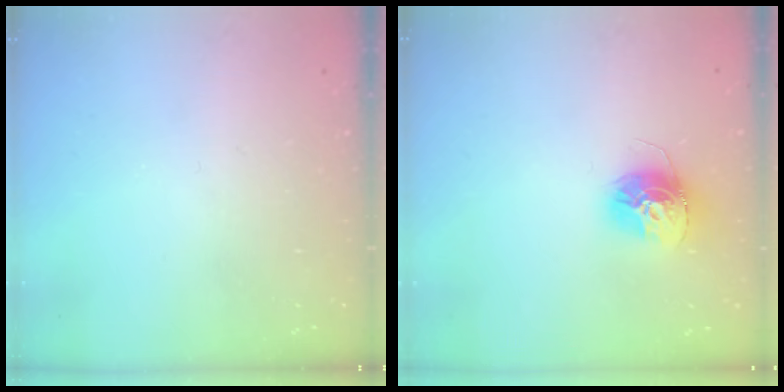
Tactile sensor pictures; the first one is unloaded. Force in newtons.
{"total": 13.1, "press": 13.0, "slide": 1.1}